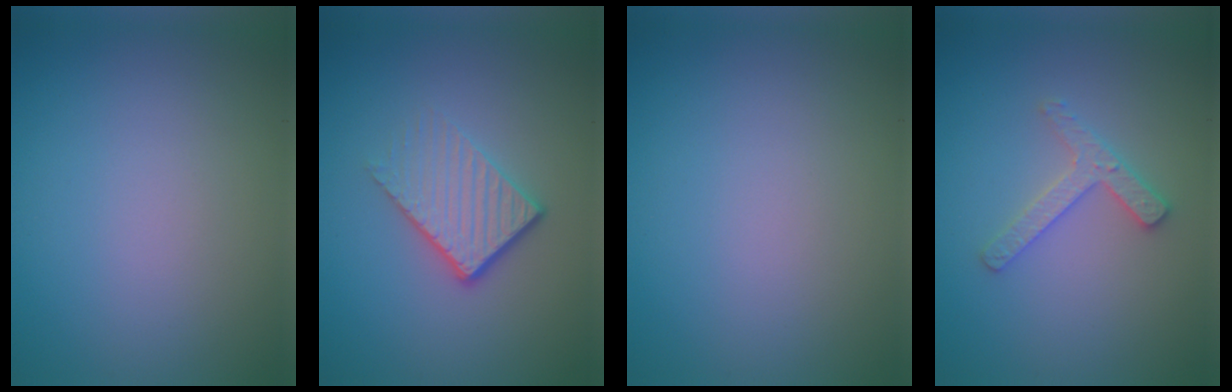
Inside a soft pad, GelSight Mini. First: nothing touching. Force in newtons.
{"total": 3.9, "press": 2.6, "slide": 3.0}
{"total": 0.0}
{"total": 2.4, "press": 2.4, "slide": 0.4}